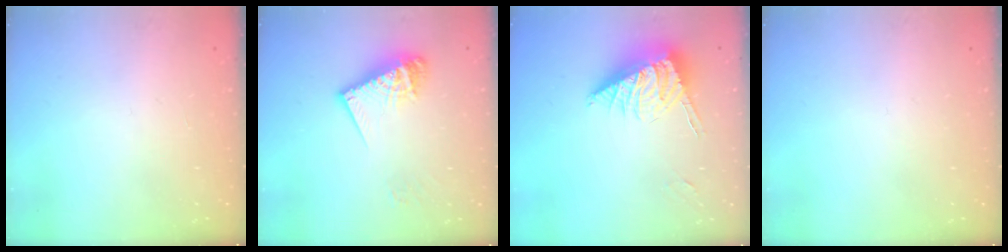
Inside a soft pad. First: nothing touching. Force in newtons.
{"total": 12.2, "press": 12.2, "slide": 1.2}
{"total": 9.8, "press": 9.7, "slide": 1.6}
{"total": 0.0}